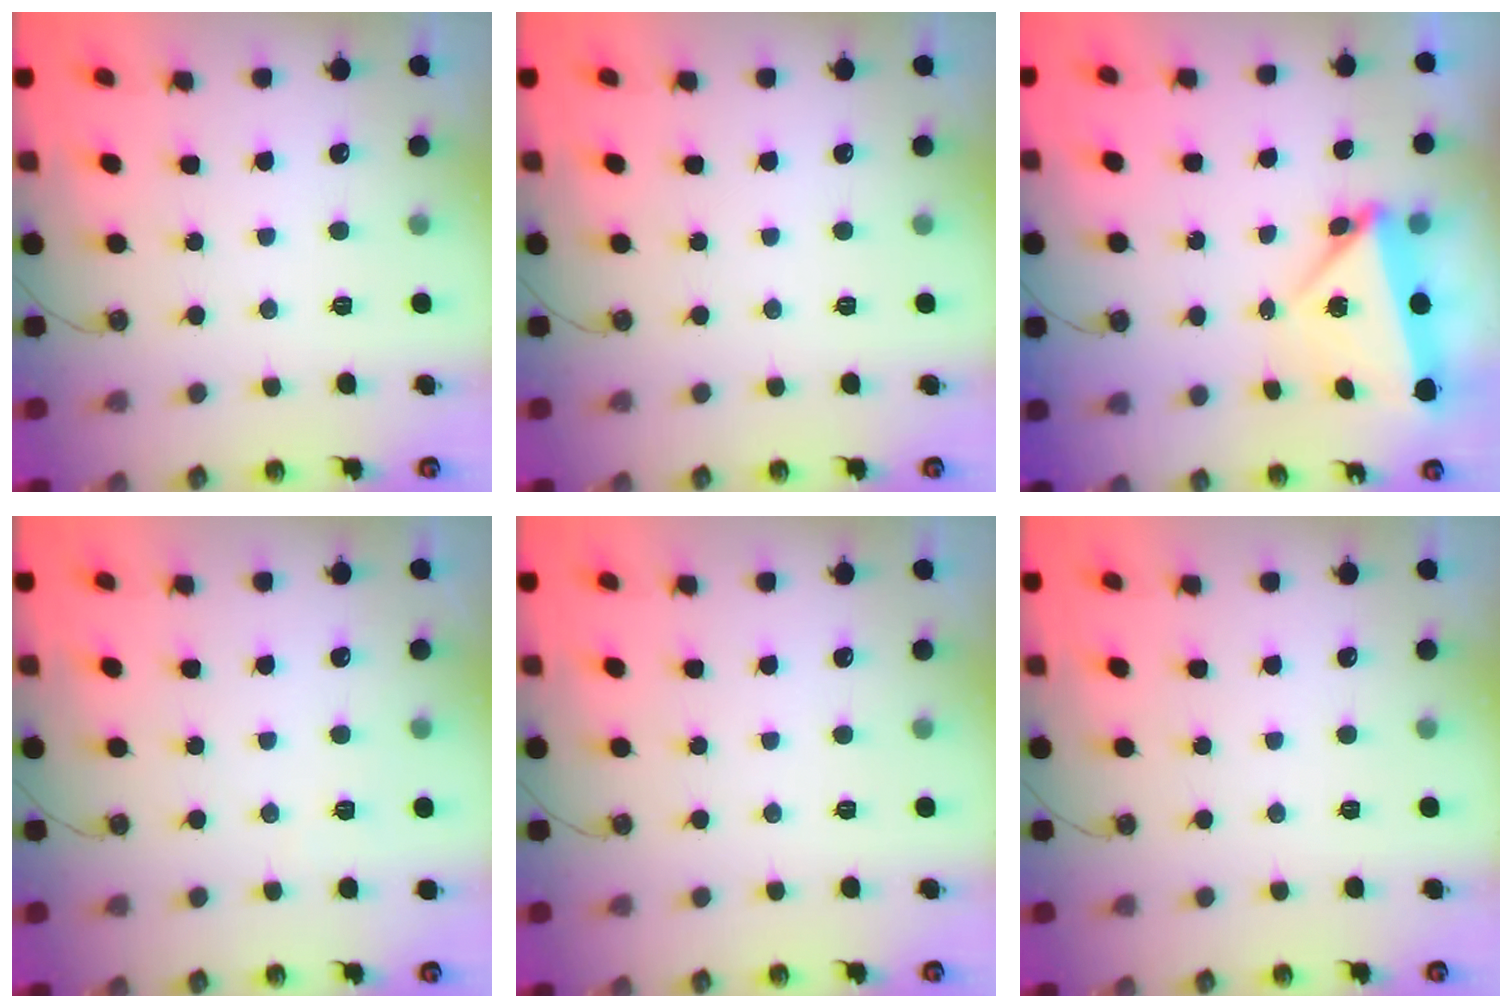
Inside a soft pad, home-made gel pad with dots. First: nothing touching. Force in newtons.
{"total": 0.0}
{"total": 5.7, "press": 5.6, "slide": 0.7}
{"total": 1.9, "press": 1.9, "slide": 0.4}
{"total": 0.0}
{"total": 0.0}